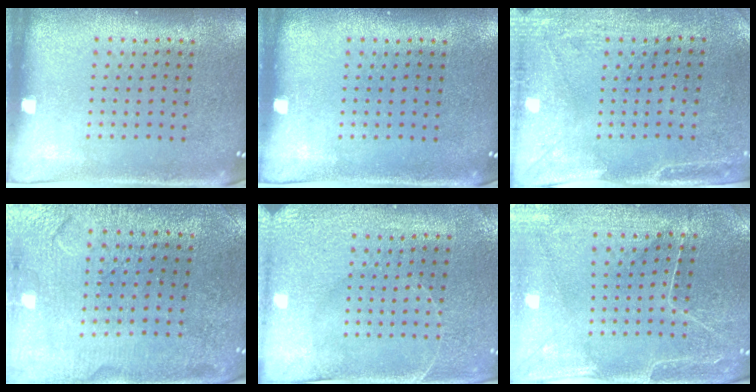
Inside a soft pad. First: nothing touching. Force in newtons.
{"total": 0.0}
{"total": 3.0, "press": 2.3, "slide": 1.8}
{"total": 1.5, "press": 1.5, "slide": 0.2}
{"total": 3.0, "press": 2.9, "slide": 0.3}
{"total": 0.7, "press": 0.5, "slide": 0.4}